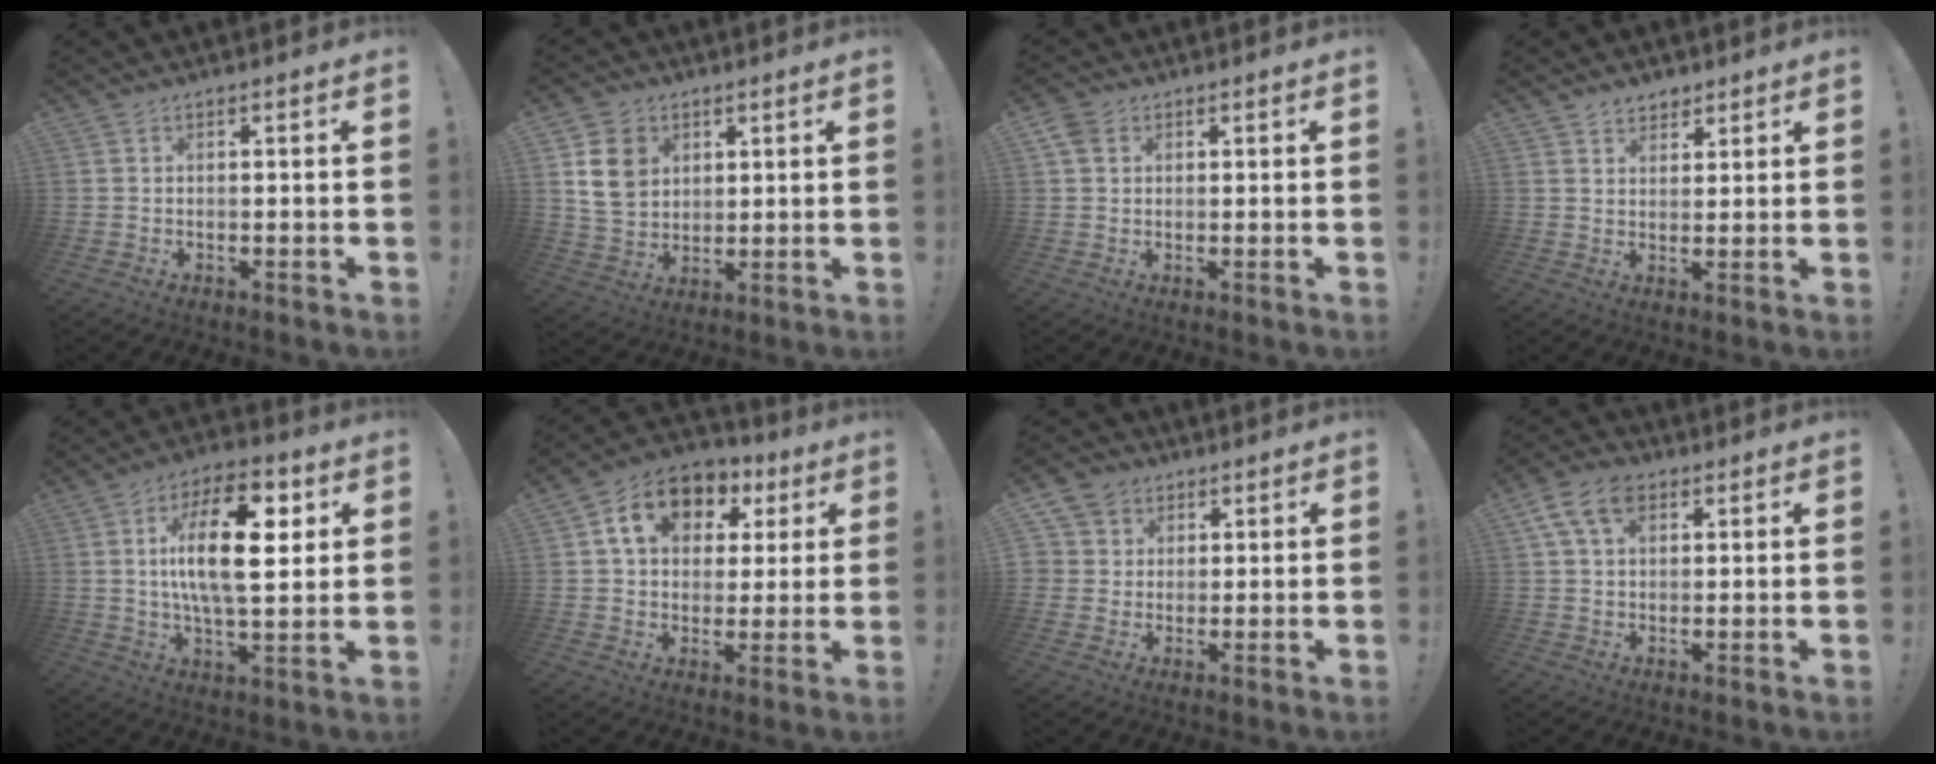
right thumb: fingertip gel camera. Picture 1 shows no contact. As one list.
[{"total": 11.0, "force": [4.3, 8.9, 5.0], "torque": [-0.075, -0.009, 0.091]}, {"total": 4.1, "force": [1.9, 3.0, 2.0], "torque": [-0.035, 0.000, 0.039]}, {"total": 4.2, "force": [3.3, 2.5, 0.5], "torque": [-0.004, -0.018, 0.062]}, {"total": 19.2, "force": [4.3, 8.0, 16.9], "torque": [-0.281, -0.005, 0.057]}, {"total": 13.9, "force": [5.4, 10.5, 7.3], "torque": [-0.114, -0.009, 0.104]}, {"total": 6.4, "force": [2.1, 5.9, 1.0], "torque": [-0.015, -0.012, 0.043]}, {"total": 9.5, "force": [4.0, 6.1, 6.2], "torque": [-0.105, 0.001, 0.078]}]